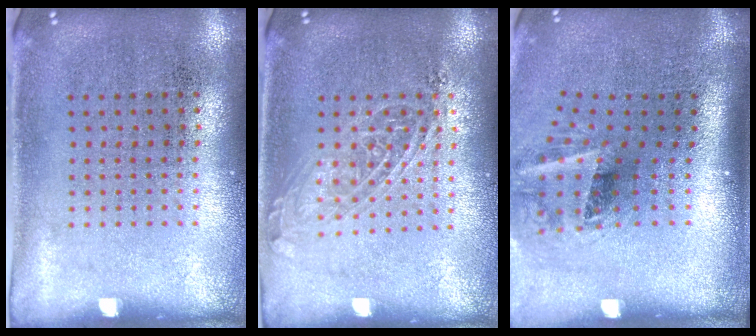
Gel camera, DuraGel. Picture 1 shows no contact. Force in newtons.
{"total": 1.4, "press": 1.2, "slide": 0.7}
{"total": 1.9, "press": 1.2, "slide": 1.5}